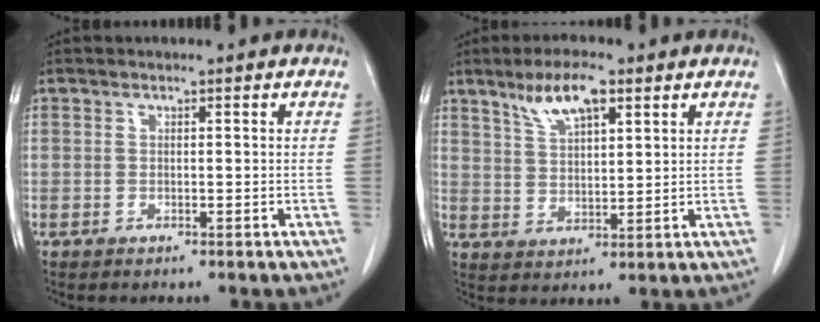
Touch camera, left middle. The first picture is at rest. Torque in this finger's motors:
{"motor_torque": [0.89, -0.68, 0.11, 0.08]}